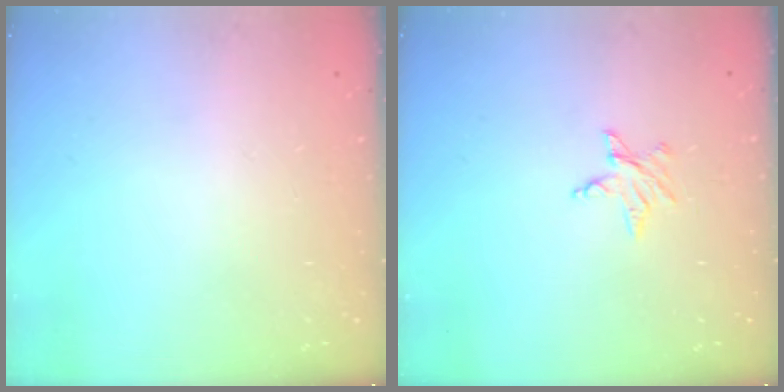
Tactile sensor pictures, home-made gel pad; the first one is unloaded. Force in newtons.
{"total": 3.5, "press": 3.5, "slide": 0.4}